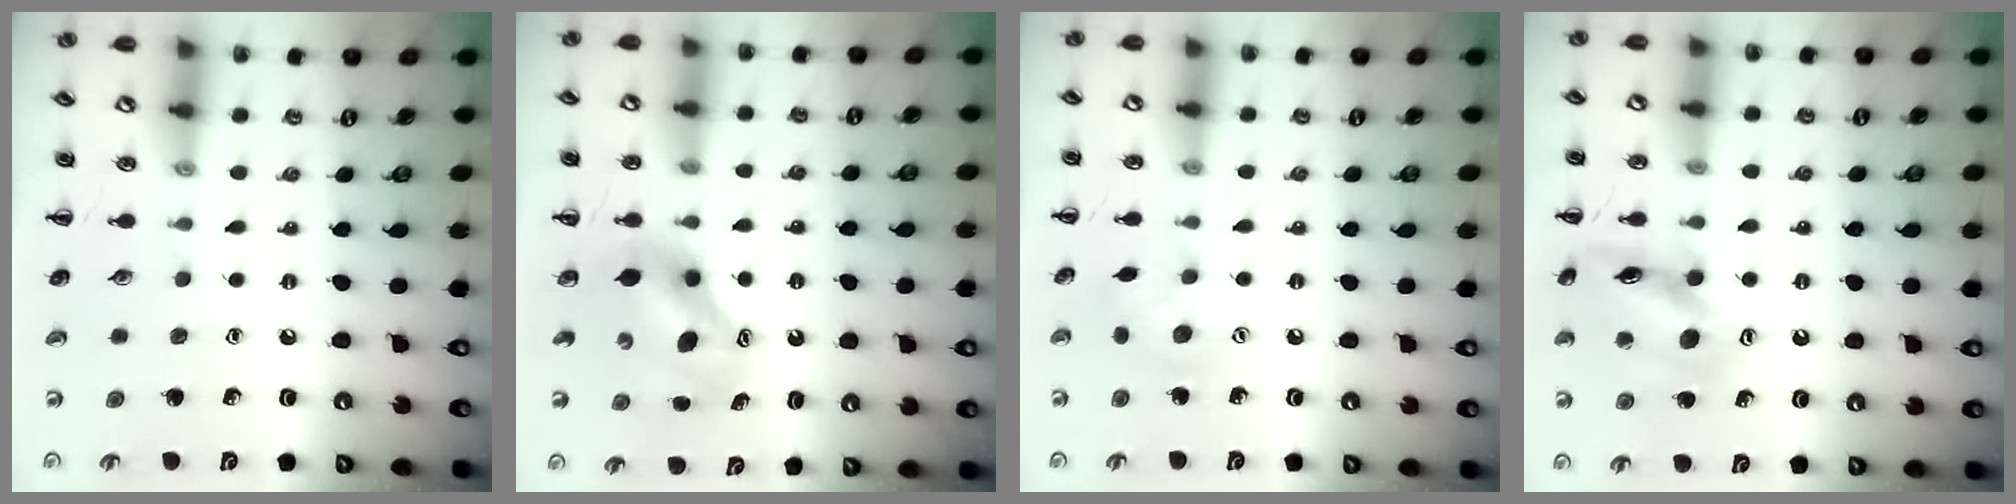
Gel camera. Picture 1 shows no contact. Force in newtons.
{"total": 7.3, "press": 7.1, "slide": 1.6}
{"total": 6.5, "press": 6.5, "slide": 0.5}
{"total": 13.7, "press": 13.6, "slide": 1.4}